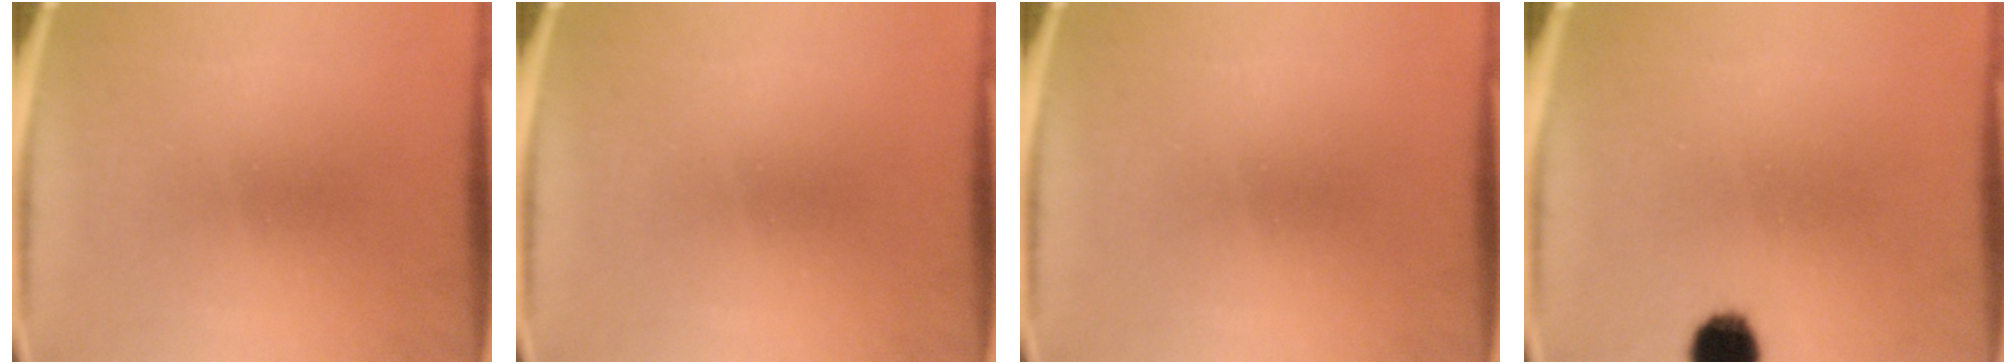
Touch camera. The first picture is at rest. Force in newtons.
{"total": 0.0}
{"total": 0.0}
{"total": 6.5}